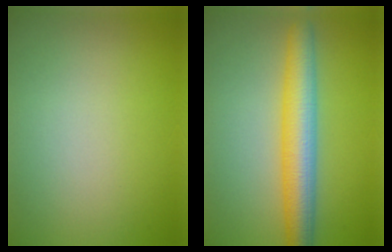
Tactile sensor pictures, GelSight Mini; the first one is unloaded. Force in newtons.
{"total": 6.1, "press": 6.1, "slide": 0.1}